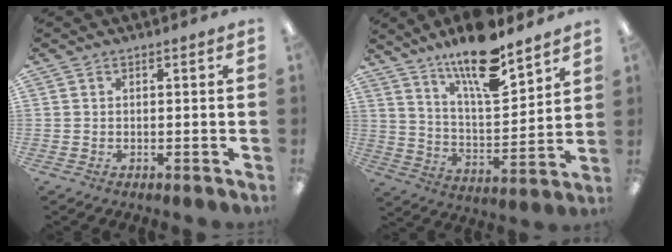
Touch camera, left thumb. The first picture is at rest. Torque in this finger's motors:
{"motor_torque": [0.21, 0.21, 1.44, -1.34, 0.15]}